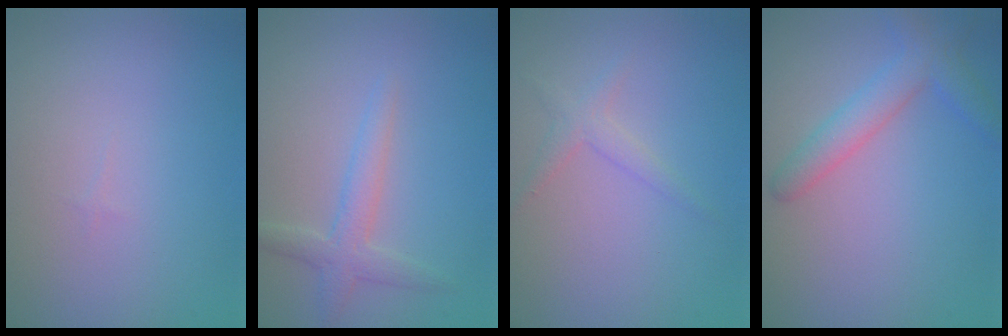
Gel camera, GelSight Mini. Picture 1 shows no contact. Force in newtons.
{"total": 2.3, "press": 2.3, "slide": 0.1}
{"total": 1.4, "press": 1.4, "slide": 0.1}
{"total": 3.0, "press": 3.0, "slide": 0.2}